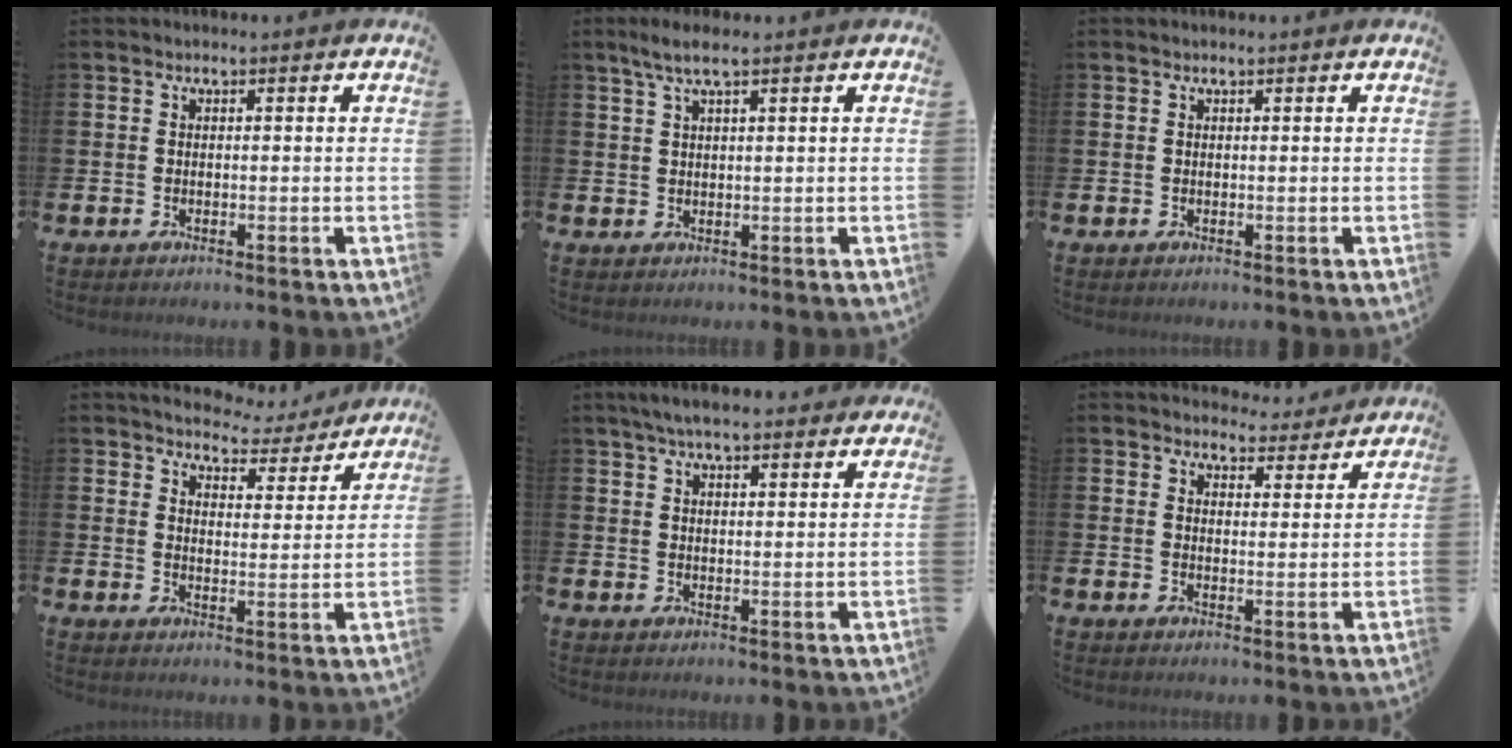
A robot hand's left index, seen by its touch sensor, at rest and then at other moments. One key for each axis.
{"total": 3.2, "fx": 2.1, "fy": 0.4, "fz": 2.4, "tx": -0.049, "ty": 0.005, "tz": 0.036}
{"total": 0.0}
{"total": 5.2, "fx": 5.0, "fy": 1.4, "fz": 0.4, "tx": -0.006, "ty": -0.044, "tz": 0.080}
{"total": 5.0, "fx": 4.6, "fy": 0.9, "fz": 1.9, "tx": -0.046, "ty": -0.011, "tz": 0.083}
{"total": 4.2, "fx": 4.1, "fy": 1.0, "fz": -0.2, "tx": 0.014, "ty": -0.034, "tz": 0.069}